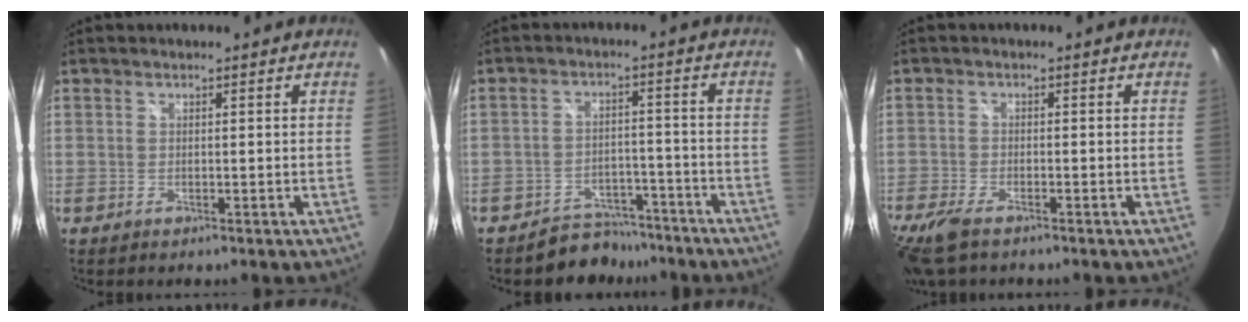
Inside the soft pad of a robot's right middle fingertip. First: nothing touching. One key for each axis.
{"total": 7.5, "fx": -6.5, "fy": 3.8, "fz": 0.5, "tx": -0.017, "ty": 0.018, "tz": -0.088}
{"total": 8.0, "fx": -5.8, "fy": 2.7, "fz": 4.8, "tx": -0.127, "ty": -0.031, "tz": -0.113}